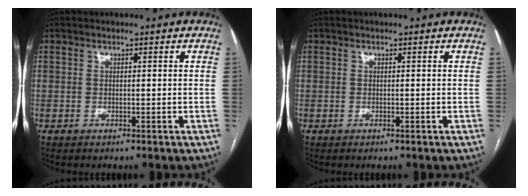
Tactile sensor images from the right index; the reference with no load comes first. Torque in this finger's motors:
{"motor_torque": [0.00, 0.00, 0.00, 0.01]}